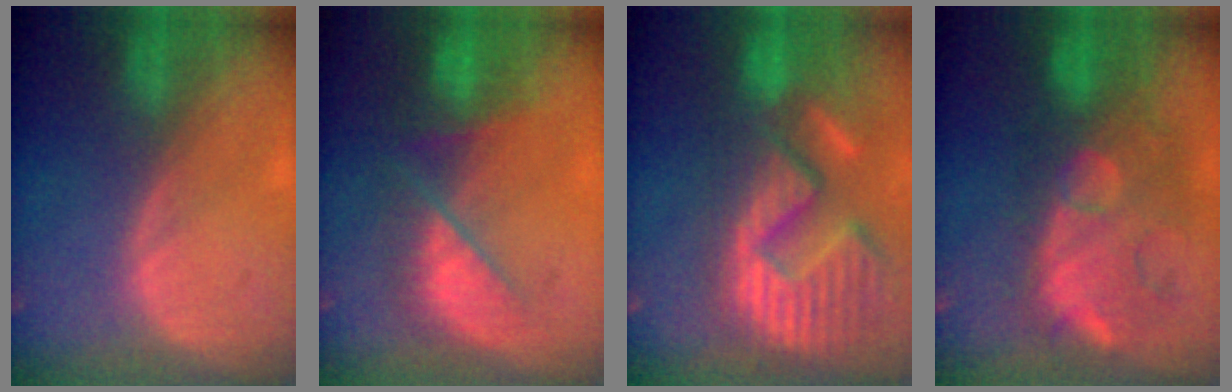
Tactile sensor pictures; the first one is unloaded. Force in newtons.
{"total": 7.5, "press": 7.1, "slide": 2.5}
{"total": 15.4, "press": 12.7, "slide": 8.6}
{"total": 11.1, "press": 10.3, "slide": 4.1}